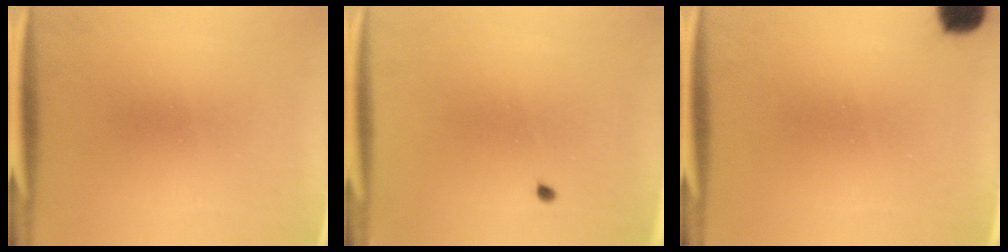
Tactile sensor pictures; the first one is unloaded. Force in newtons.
{"total": 0.5}
{"total": 5.1}